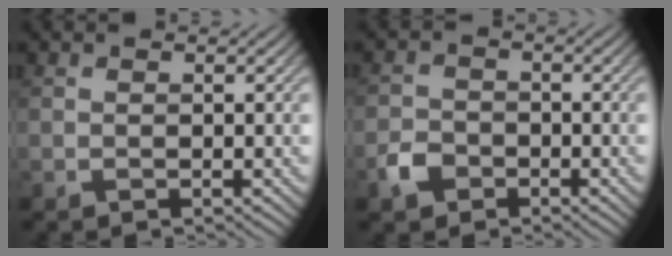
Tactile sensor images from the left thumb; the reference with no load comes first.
{"total": 3.2, "force": [-1.9, 2.3, 1.1], "torque": [-0.027, -0.003, -0.045]}